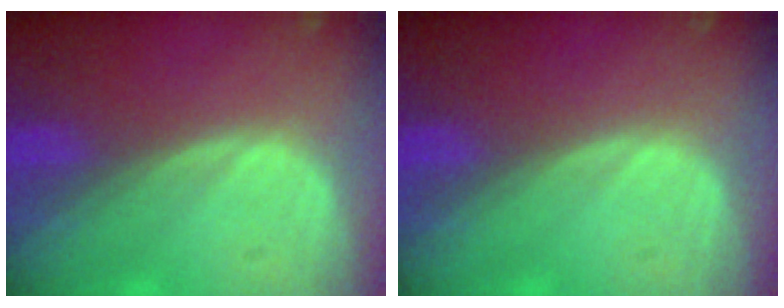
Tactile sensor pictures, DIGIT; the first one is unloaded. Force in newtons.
{"total": 0.0}